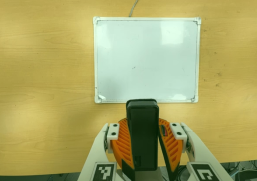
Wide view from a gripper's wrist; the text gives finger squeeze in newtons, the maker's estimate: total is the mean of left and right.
{"total": 12.6, "left": 10.5, "right": 14.7}